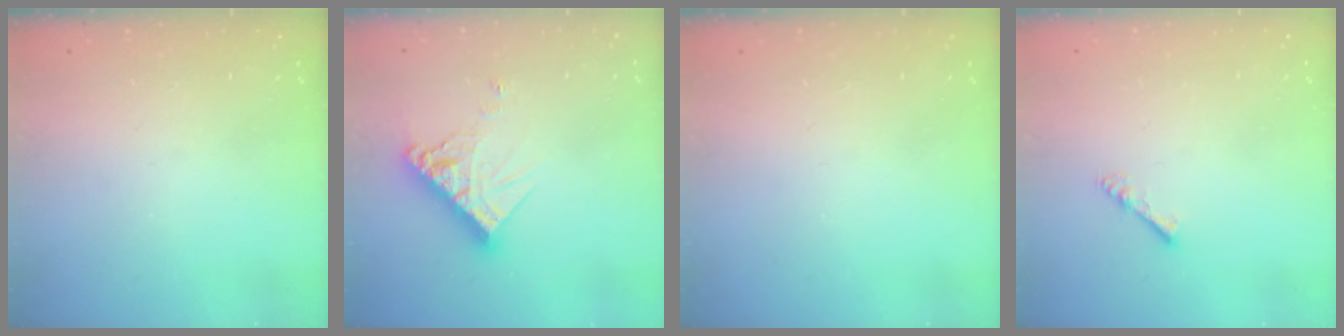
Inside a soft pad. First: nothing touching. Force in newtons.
{"total": 12.9, "press": 12.9, "slide": 1.2}
{"total": 0.0}
{"total": 2.9, "press": 2.8, "slide": 0.5}